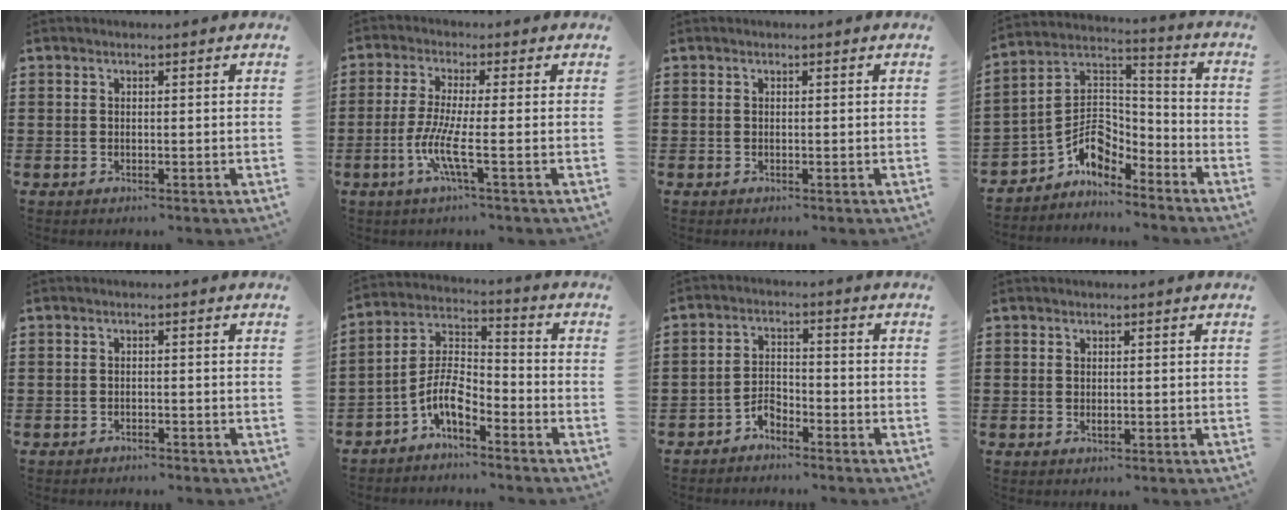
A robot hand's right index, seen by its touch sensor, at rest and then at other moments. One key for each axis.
{"total": 6.3, "fx": -1.9, "fy": 0.1, "fz": 6.0, "tx": -0.140, "ty": -0.022, "tz": -0.045}
{"total": 0.0}
{"total": 7.3, "fx": -3.9, "fy": 4.9, "fz": 3.6, "tx": -0.091, "ty": -0.006, "tz": -0.081}
{"total": 1.2, "fx": -1.2, "fy": 0.1, "fz": 0.1, "tx": -0.006, "ty": -0.002, "tz": -0.025}
{"total": 7.1, "fx": -4.4, "fy": 2.9, "fz": 4.8, "tx": -0.113, "ty": -0.009, "tz": -0.090}
{"total": 3.0, "fx": -2.7, "fy": 1.1, "fz": 0.6, "tx": -0.019, "ty": 0.008, "tz": -0.057}
{"total": 0.7, "fx": 0.0, "fy": 0.2, "fz": 0.7, "tx": -0.014, "ty": 0.000, "tz": 0.000}